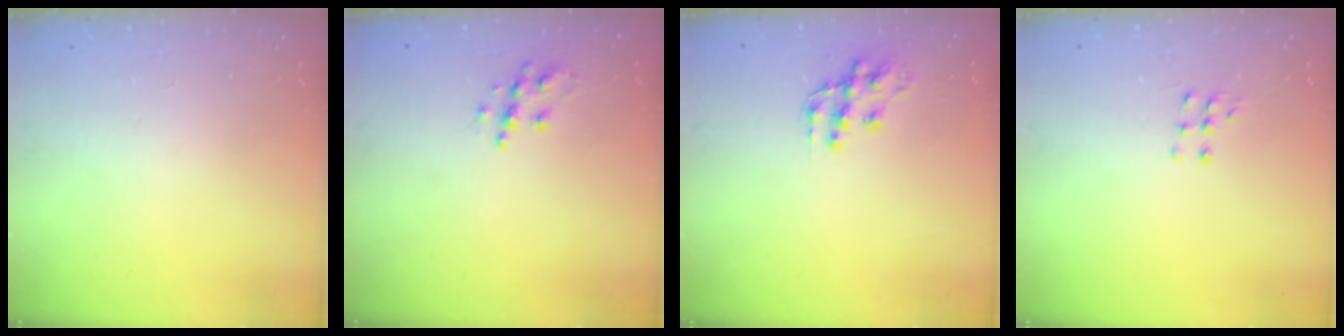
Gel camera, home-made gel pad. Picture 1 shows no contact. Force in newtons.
{"total": 7.7, "press": 7.7, "slide": 0.3}
{"total": 11.6, "press": 11.5, "slide": 0.9}
{"total": 3.3, "press": 3.3, "slide": 0.5}